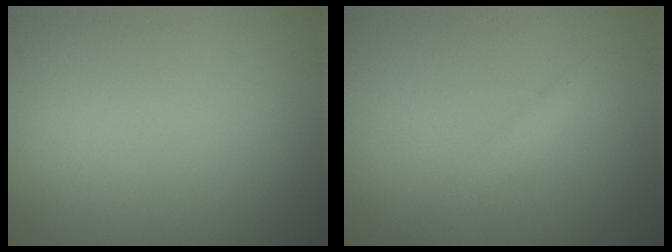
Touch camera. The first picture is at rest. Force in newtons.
{"total": 1.4, "press": 1.4, "slide": 0.1}